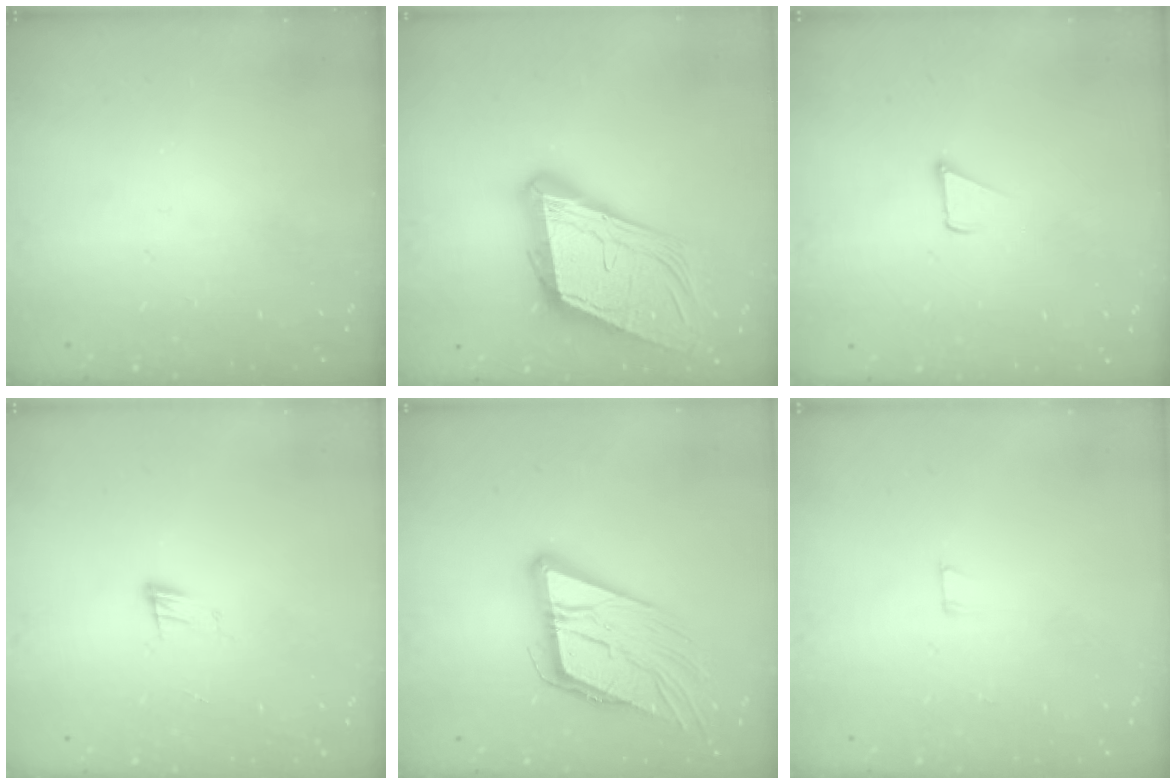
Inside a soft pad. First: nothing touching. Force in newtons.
{"total": 20.4, "press": 20.0, "slide": 3.9}
{"total": 1.7, "press": 1.7, "slide": 0.1}
{"total": 5.1, "press": 5.1, "slide": 0.5}
{"total": 16.2, "press": 15.9, "slide": 2.9}
{"total": 2.5, "press": 2.5, "slide": 0.2}